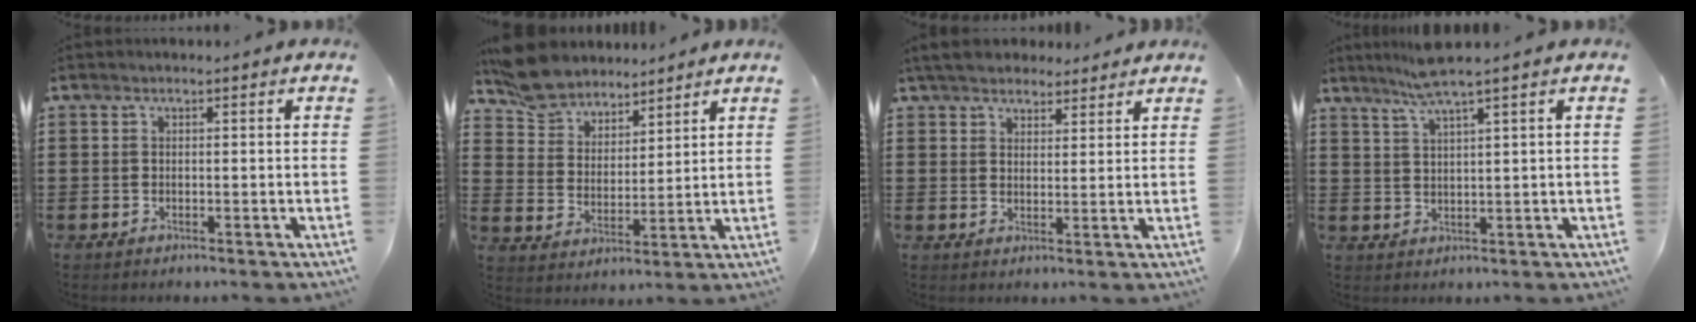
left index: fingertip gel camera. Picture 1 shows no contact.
{"total": 7.8, "force": [7.1, 3.1, 1.0], "torque": [-0.057, -0.024, 0.137]}
{"total": 4.6, "force": [4.3, 1.5, 1.0], "torque": [-0.031, -0.004, 0.081]}
{"total": 4.6, "force": [3.3, -0.6, 3.2], "torque": [-0.069, -0.003, 0.058]}